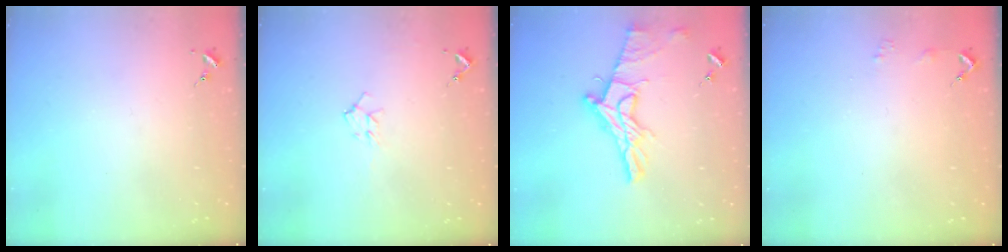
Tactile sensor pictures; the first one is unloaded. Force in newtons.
{"total": 7.7, "press": 7.6, "slide": 0.9}
{"total": 14.8, "press": 14.8, "slide": 1.1}
{"total": 2.4, "press": 2.4, "slide": 0.3}